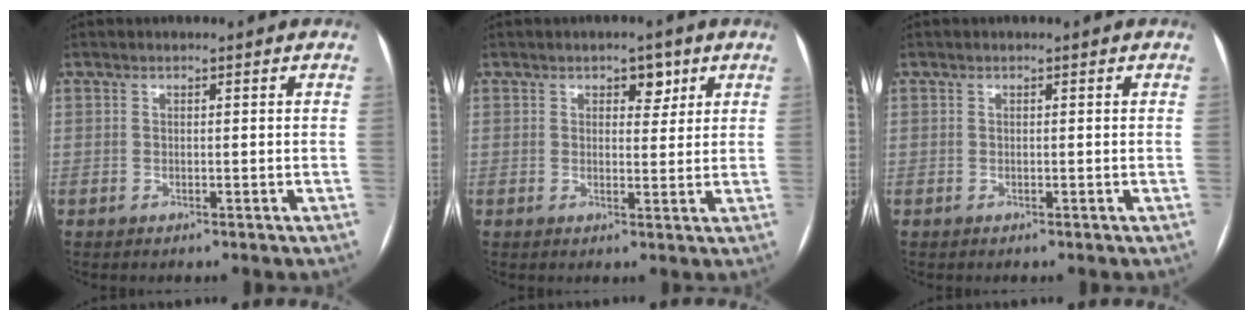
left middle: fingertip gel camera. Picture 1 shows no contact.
{"total": 2.9, "force": [1.7, 1.7, 1.7], "torque": [-0.016, 0.003, 0.022]}
{"total": 0.0}